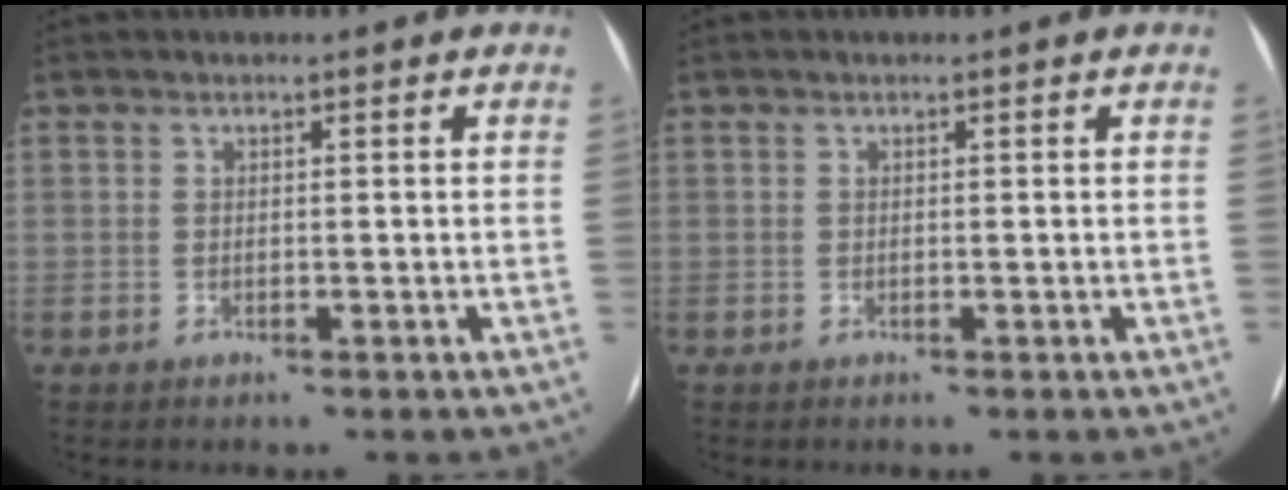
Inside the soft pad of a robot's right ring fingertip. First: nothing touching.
{"total": 0.0}